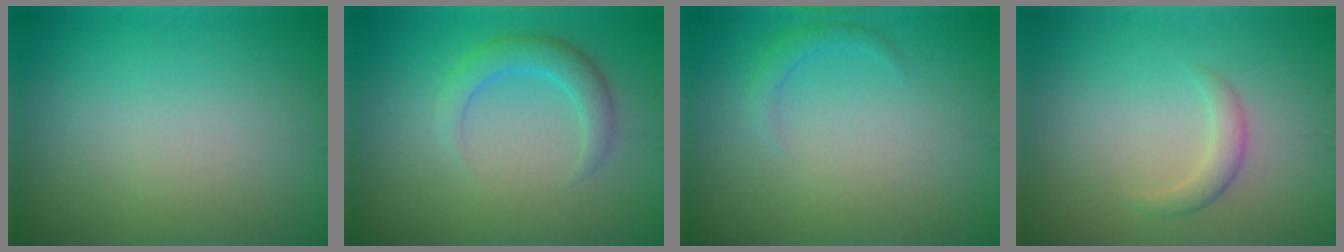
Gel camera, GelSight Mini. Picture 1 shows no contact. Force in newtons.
{"total": 2.8, "press": 2.8, "slide": 0.2}
{"total": 1.1, "press": 1.1, "slide": 0.1}
{"total": 1.6, "press": 1.6, "slide": 0.2}